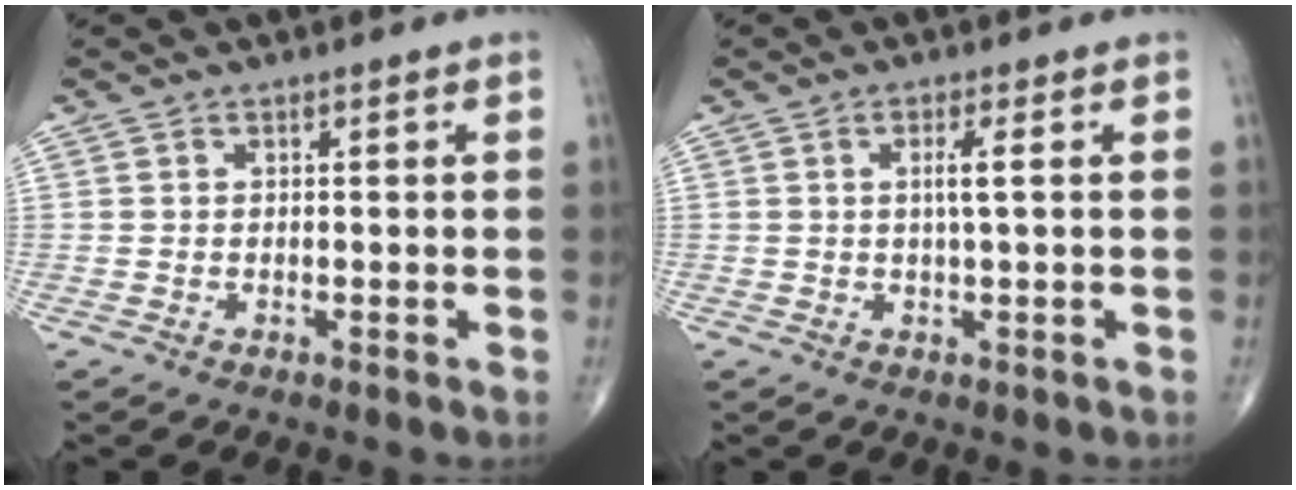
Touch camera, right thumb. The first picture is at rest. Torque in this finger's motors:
{"motor_torque": [0.15, 0.67, 0.40, 0.07, 0.01]}